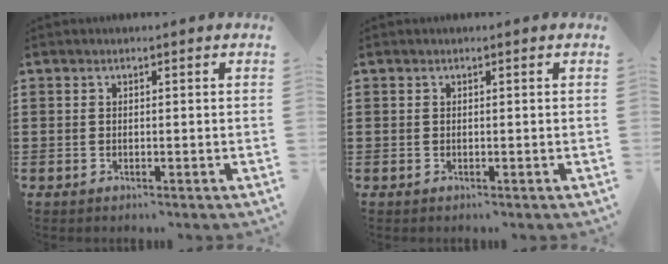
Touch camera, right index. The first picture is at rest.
{"total": 0.0}